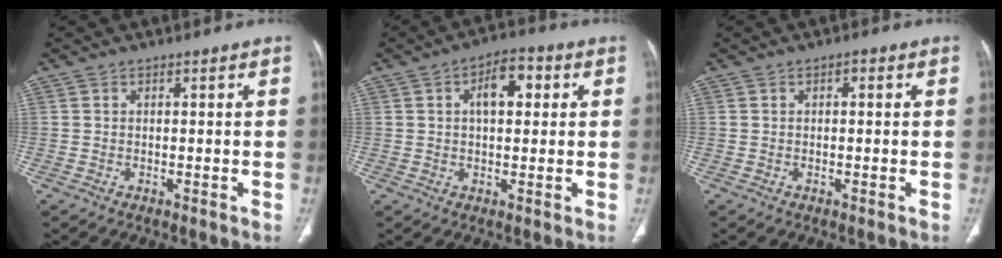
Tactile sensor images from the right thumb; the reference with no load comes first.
{"total": 7.7, "force": [2.0, 4.1, 6.2], "torque": [-0.080, 0.011, 0.026]}
{"total": 1.2, "force": [0.4, 0.6, 1.0], "torque": [-0.014, 0.002, 0.003]}